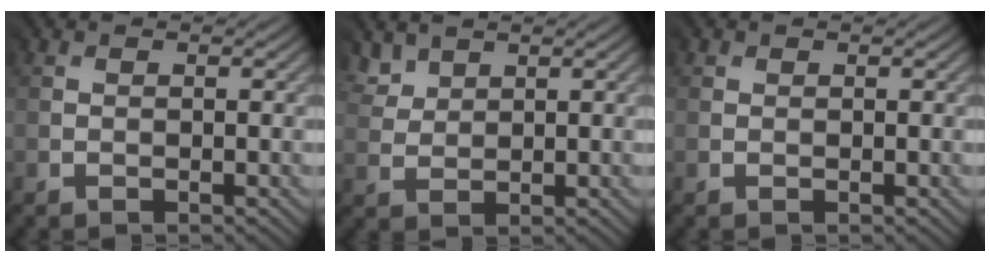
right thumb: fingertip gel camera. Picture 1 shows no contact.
{"total": 3.2, "force": [2.9, 1.1, -0.7], "torque": [-0.002, 0.004, 0.062]}
{"total": 0.7, "force": [0.5, 0.5, 0.0], "torque": [0.005, -0.002, 0.010]}